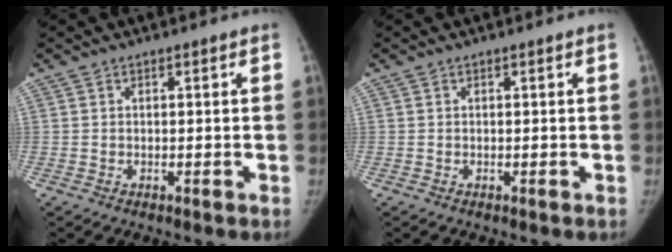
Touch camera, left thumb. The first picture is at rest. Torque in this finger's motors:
{"motor_torque": [0.07, -0.09, 0.49, -0.26, 0.00]}